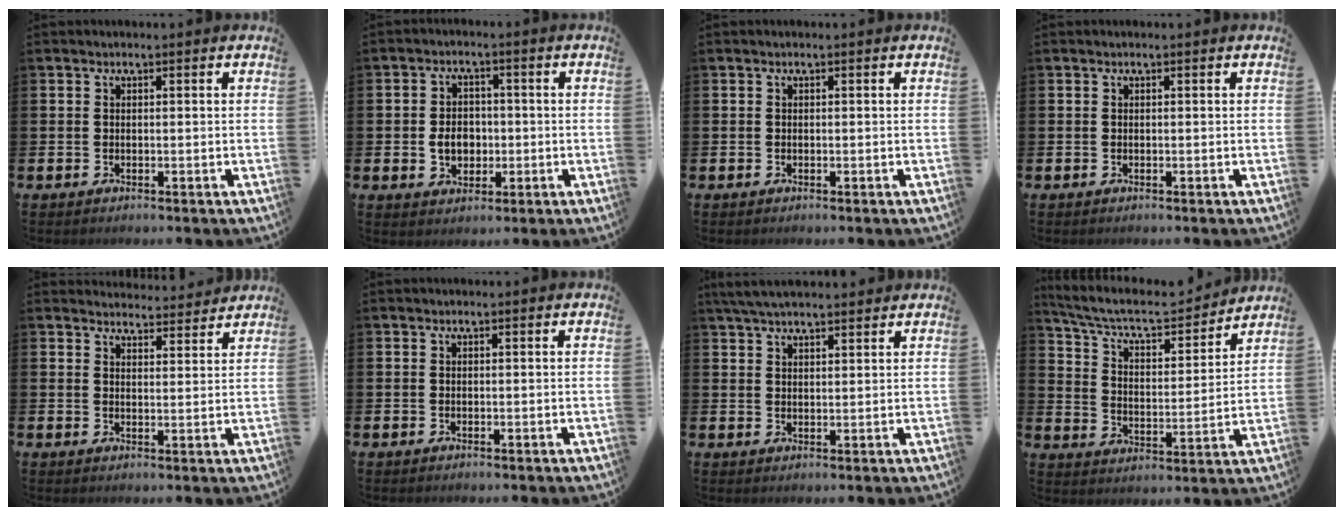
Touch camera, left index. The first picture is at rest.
{"total": 4.3, "force": [-0.6, 3.4, 2.6], "torque": [-0.034, 0.001, -0.019]}
{"total": 0.0}
{"total": 0.0}
{"total": 3.9, "force": [3.8, 0.5, -0.1], "torque": [0.007, -0.029, 0.067]}
{"total": 0.0}
{"total": 4.3, "force": [3.9, 0.9, 1.5], "torque": [-0.036, -0.009, 0.072]}
{"total": 7.6, "force": [6.7, 2.2, 2.7], "torque": [-0.090, -0.045, 0.112]}